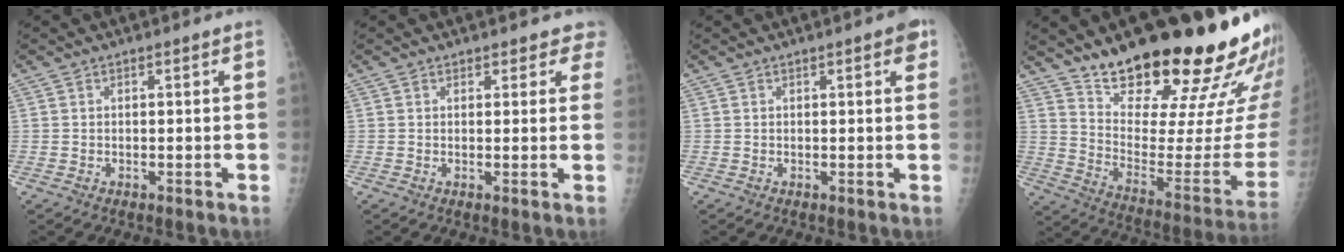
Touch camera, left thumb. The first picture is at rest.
{"total": 3.5, "force": [3.0, 1.7, 0.0], "torque": [0.038, -0.015, 0.016]}
{"total": 2.8, "force": [1.4, 0.9, 2.3], "torque": [-0.020, 0.000, 0.012]}
{"total": 28.2, "force": [20.8, 7.0, 17.7], "torque": [-0.230, -0.131, 0.309]}